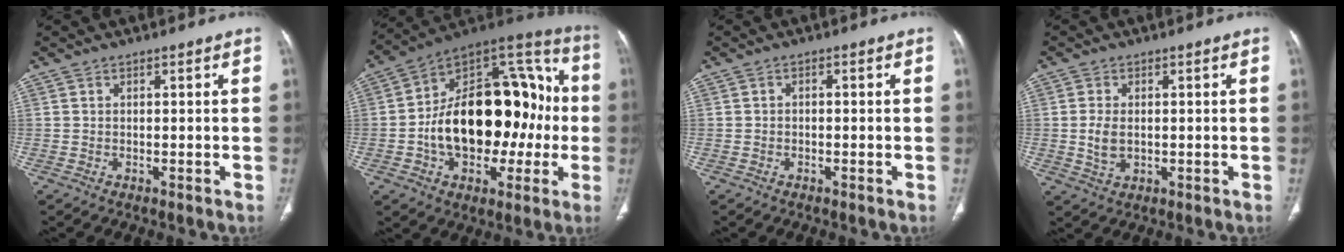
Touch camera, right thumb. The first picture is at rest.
{"total": 29.0, "force": [-2.3, 17.4, 23.1], "torque": [-0.335, 0.050, -0.027]}
{"total": 0.6, "force": [-0.2, 0.4, 0.4], "torque": [-0.005, 0.003, -0.008]}
{"total": 4.3, "force": [0.0, 2.8, 3.3], "torque": [-0.067, -0.005, 0.004]}